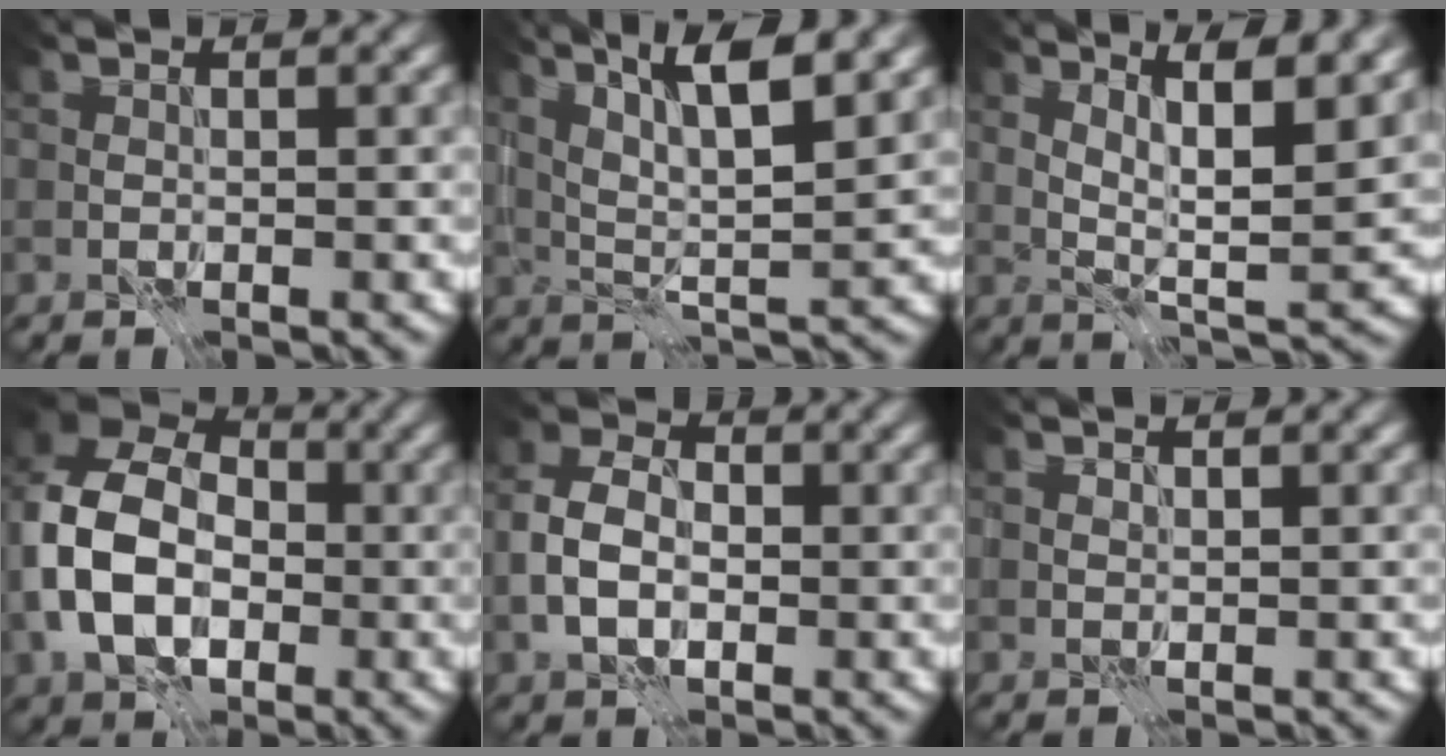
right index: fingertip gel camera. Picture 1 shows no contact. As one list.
[{"total": 7.3, "force": [3.8, 1.4, 6.1], "torque": [-0.108, 0.003, 0.068]}, {"total": 7.2, "force": [3.2, 1.2, 6.3], "torque": [-0.103, -0.002, 0.063]}, {"total": 11.9, "force": [-1.9, 8.7, 8.0], "torque": [-0.190, -0.013, -0.045]}, {"total": 4.7, "force": [-0.8, 3.2, 3.3], "torque": [-0.072, 0.004, -0.022]}, {"total": 0.7, "force": [0.5, 0.1, 0.4], "torque": [-0.011, 0.002, 0.007]}]